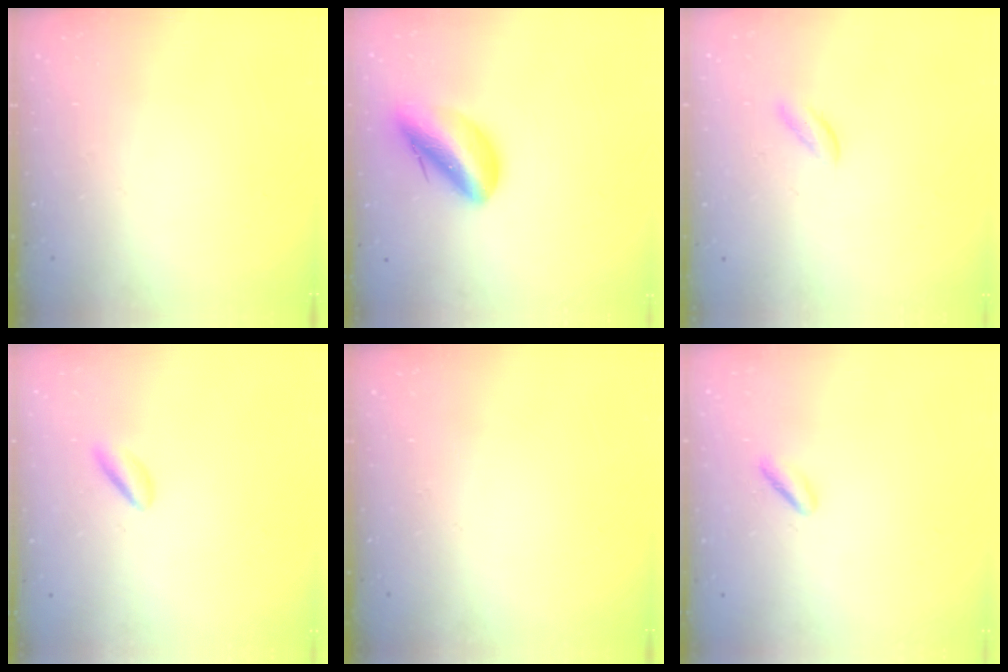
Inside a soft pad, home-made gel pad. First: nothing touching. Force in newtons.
{"total": 12.4, "press": 11.8, "slide": 3.8}
{"total": 1.4, "press": 1.4, "slide": 0.3}
{"total": 2.0, "press": 1.7, "slide": 1.0}
{"total": 0.0}
{"total": 1.1, "press": 0.9, "slide": 0.7}